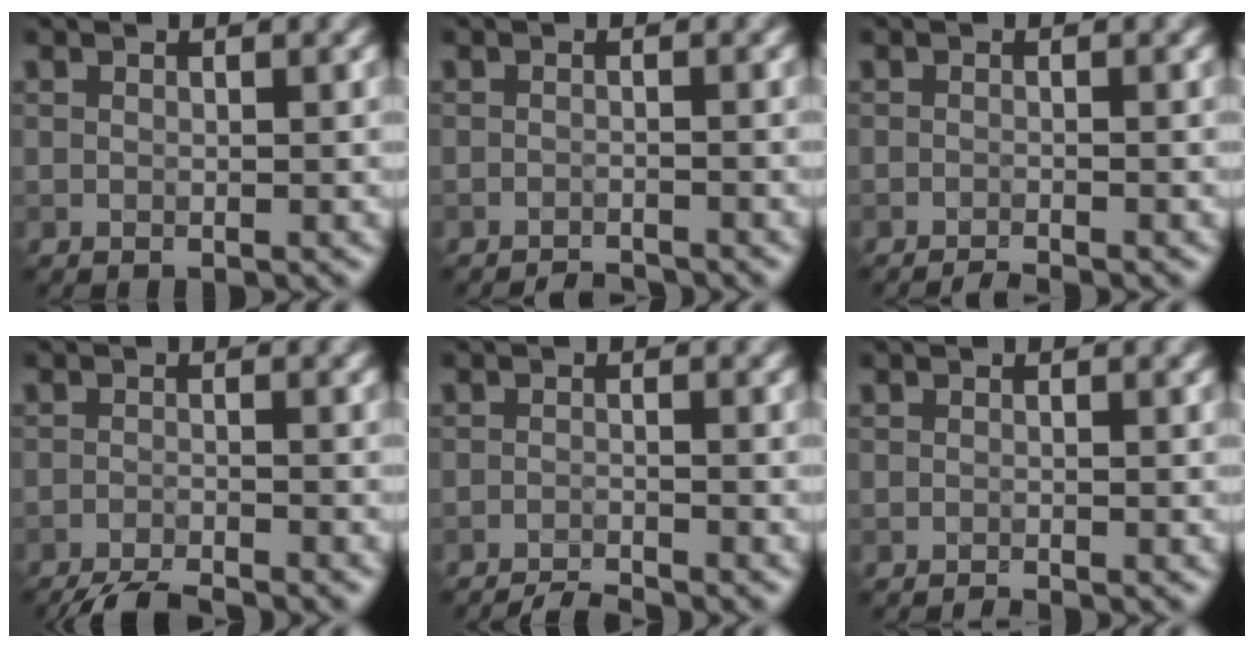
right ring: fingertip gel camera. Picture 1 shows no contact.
{"total": 1.9, "force": [-1.8, 0.2, 0.4], "torque": [0.003, 0.001, -0.031]}
{"total": 1.4, "force": [-1.3, 0.2, 0.6], "torque": [-0.004, 0.000, -0.026]}
{"total": 6.3, "force": [-5.8, 0.9, 2.4], "torque": [-0.042, -0.018, -0.092]}
{"total": 3.0, "force": [-2.8, 0.4, 1.1], "torque": [-0.013, -0.001, -0.054]}
{"total": 0.7, "force": [-0.6, 0.0, 0.2], "torque": [-0.001, 0.001, -0.014]}